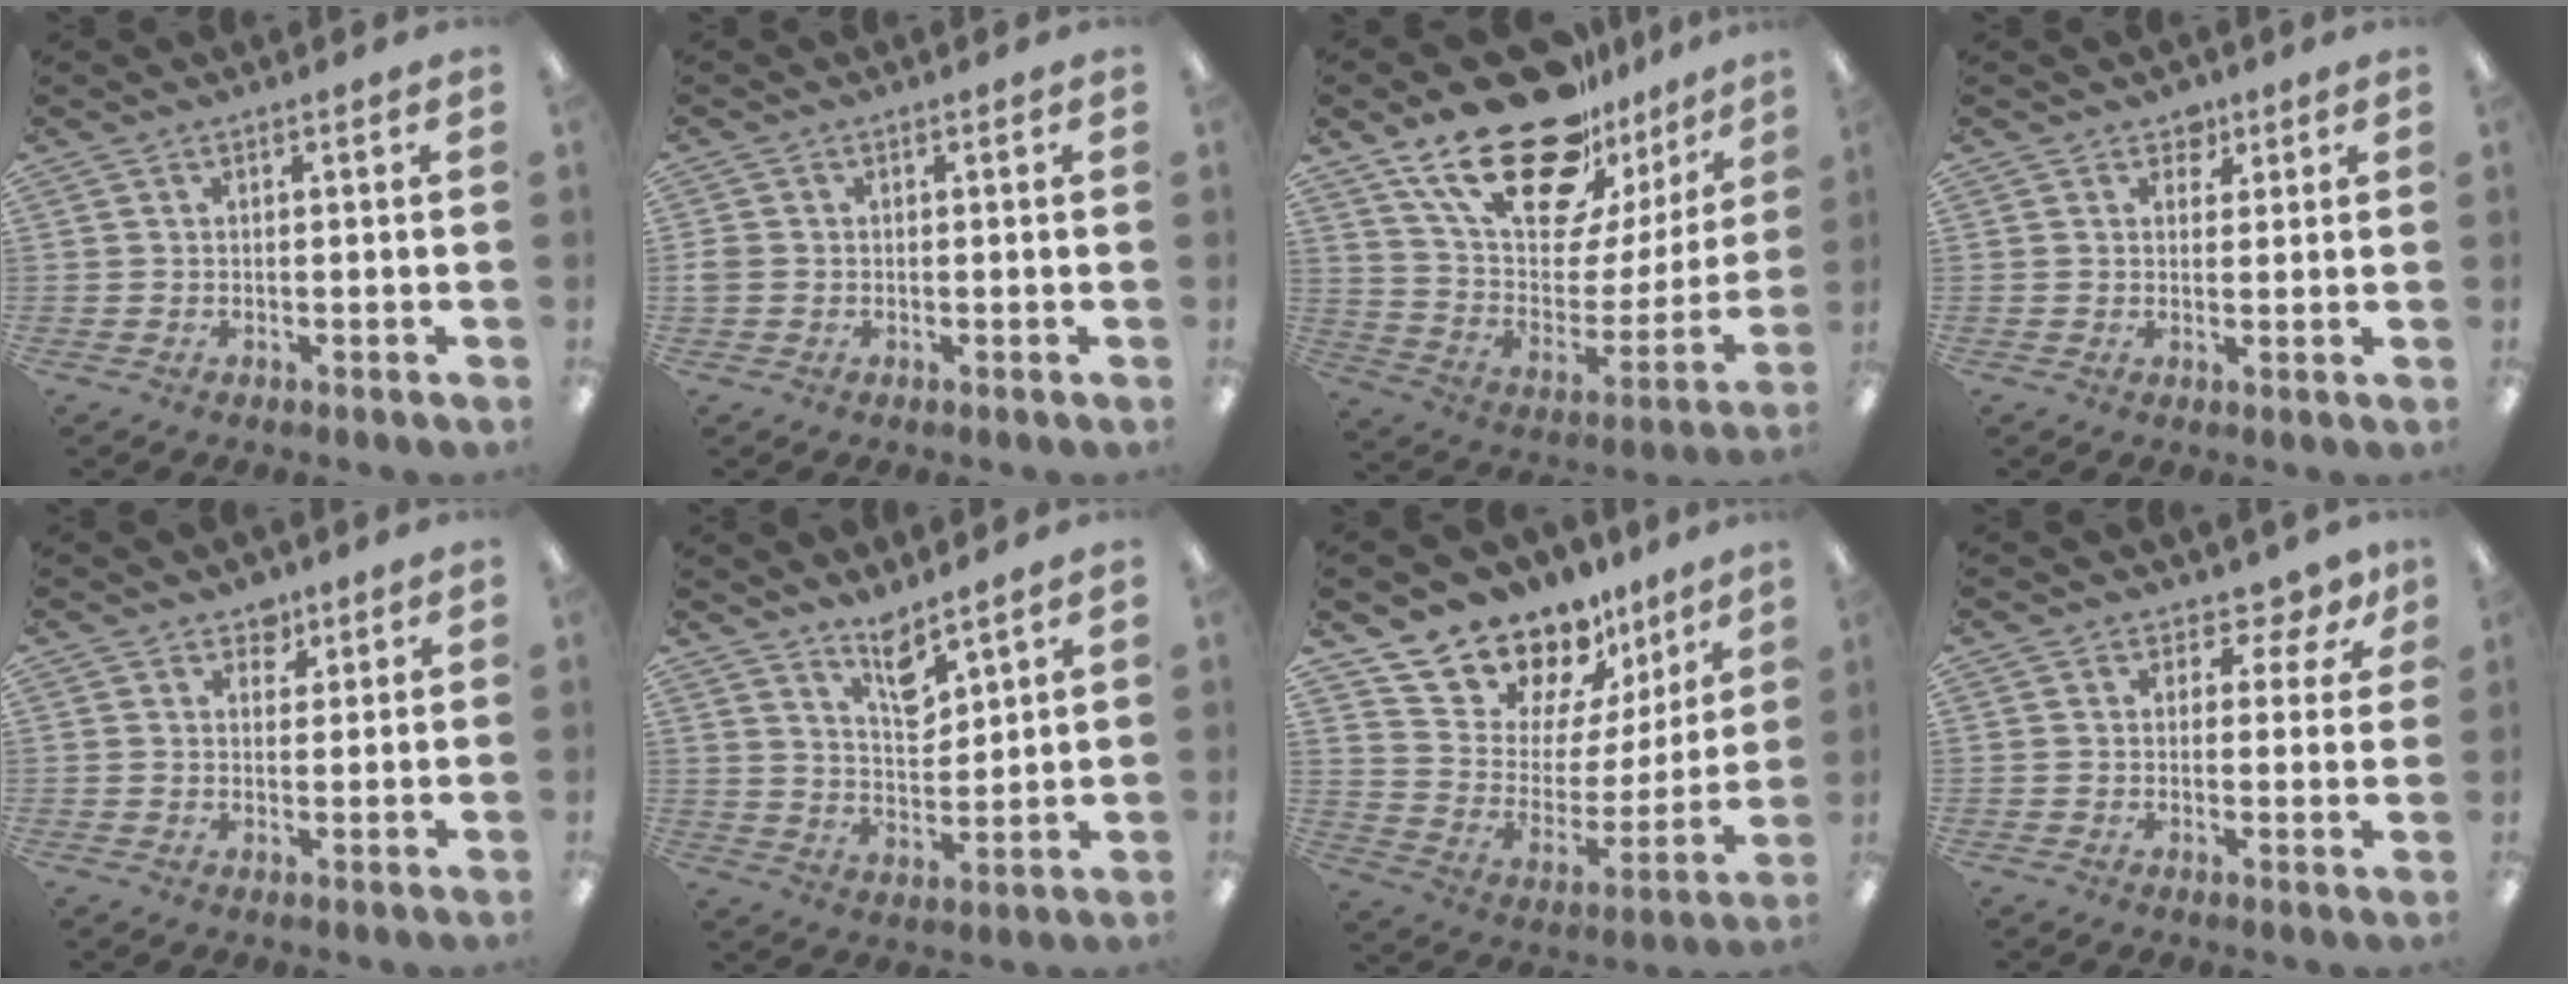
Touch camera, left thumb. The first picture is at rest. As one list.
[{"total": 1.8, "force": [-0.2, 1.6, 0.7], "torque": [-0.011, 0.005, -0.005]}, {"total": 26.8, "force": [18.8, 11.8, 15.1], "torque": [-0.251, -0.112, 0.330]}, {"total": 3.6, "force": [2.3, 2.6, 0.8], "torque": [-0.001, -0.008, 0.037]}, {"total": 4.3, "force": [2.9, 2.9, 0.9], "torque": [-0.006, -0.012, 0.050]}, {"total": 8.2, "force": [6.7, 2.8, 3.7], "torque": [-0.054, -0.048, 0.116]}, {"total": 16.3, "force": [14.4, 7.3, 2.2], "torque": [-0.064, -0.130, 0.265]}, {"total": 4.2, "force": [2.5, 2.9, 1.8], "torque": [-0.014, -0.018, 0.039]}]